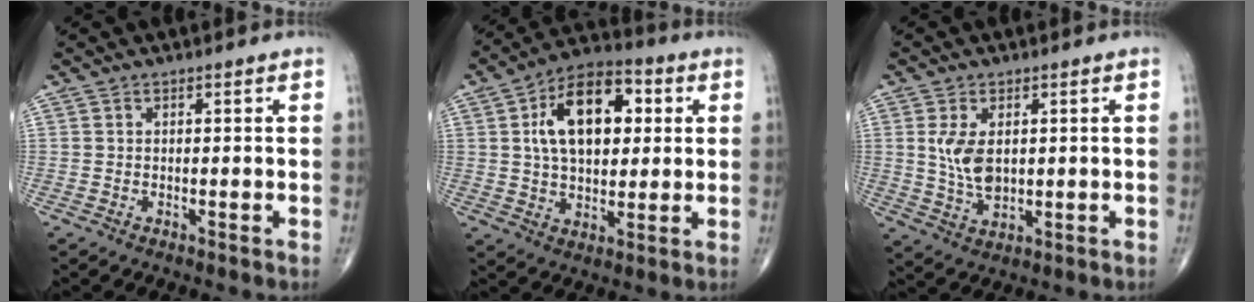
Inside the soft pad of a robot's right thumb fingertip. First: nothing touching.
{"total": 16.8, "force": [3.8, 9.9, 13.0], "torque": [-0.185, 0.010, 0.057]}
{"total": 6.9, "force": [1.1, 4.0, 5.6], "torque": [-0.103, -0.010, 0.029]}